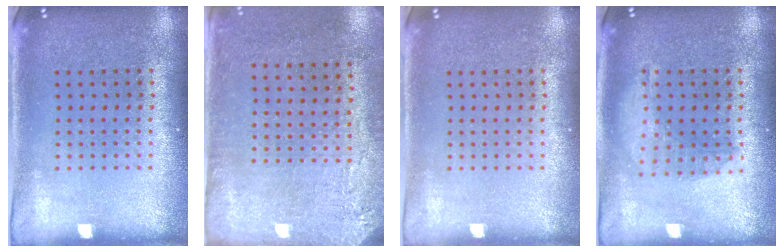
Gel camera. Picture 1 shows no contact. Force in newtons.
{"total": 2.8, "press": 2.4, "slide": 1.6}
{"total": 0.0}
{"total": 1.3, "press": 1.3, "slide": 0.4}